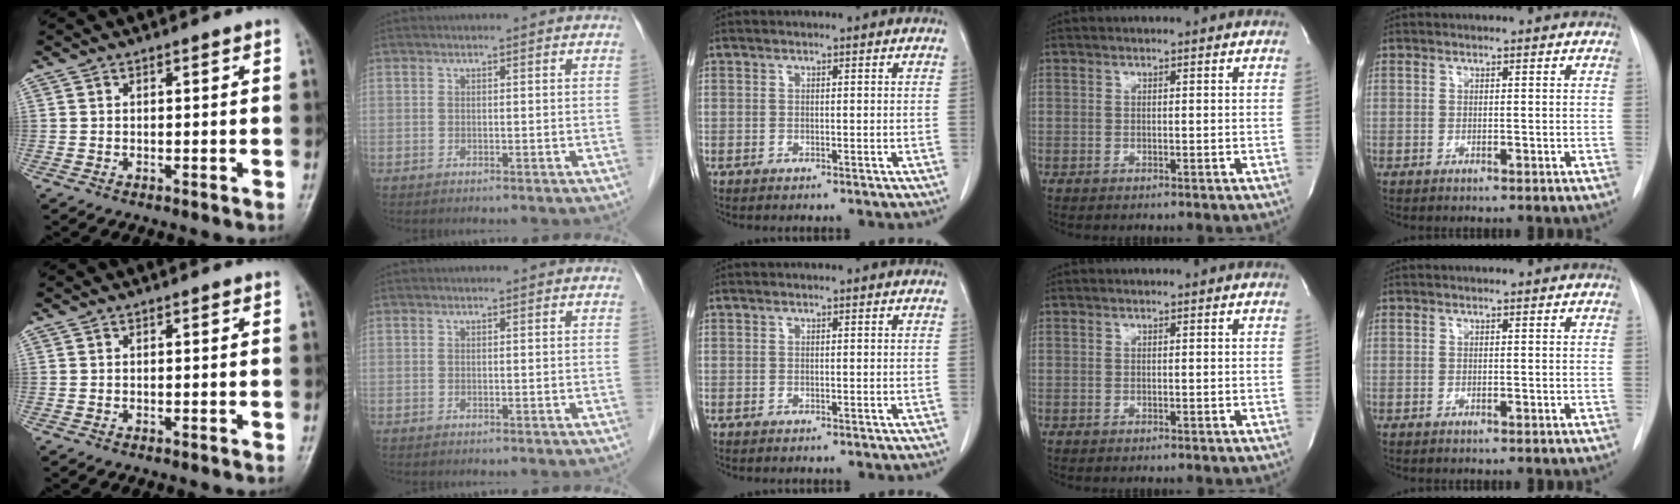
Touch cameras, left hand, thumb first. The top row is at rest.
{}